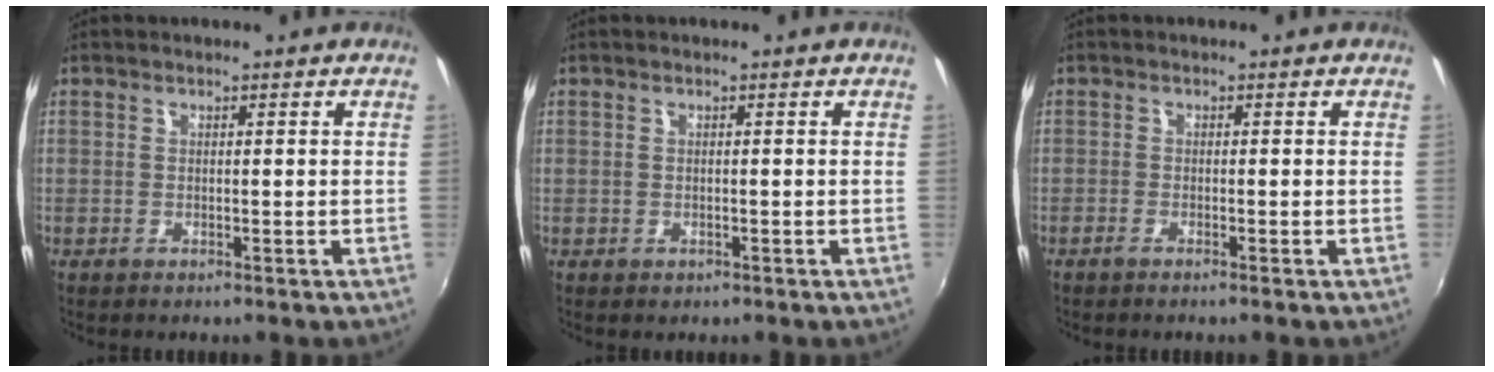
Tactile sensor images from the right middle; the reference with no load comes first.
{"total": 1.0, "force": [-0.3, 0.9, 0.1], "torque": [0.002, -0.002, -0.003]}
{"total": 1.2, "force": [-1.0, -0.1, 0.7], "torque": [-0.020, -0.001, -0.023]}